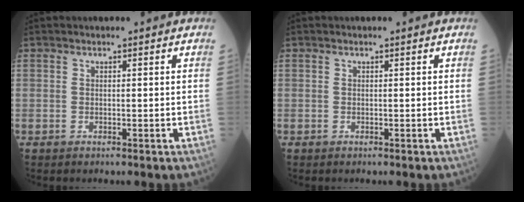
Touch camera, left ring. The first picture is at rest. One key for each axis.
{"total": 0.0}